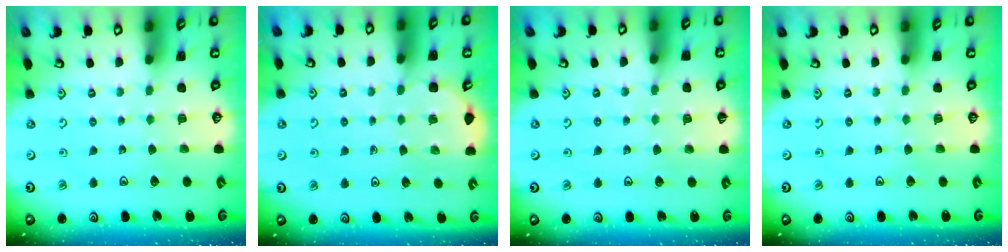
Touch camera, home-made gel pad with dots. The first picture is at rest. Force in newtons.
{"total": 2.7, "press": 2.6, "slide": 0.8}
{"total": 2.7, "press": 2.7, "slide": 0.4}
{"total": 0.0}